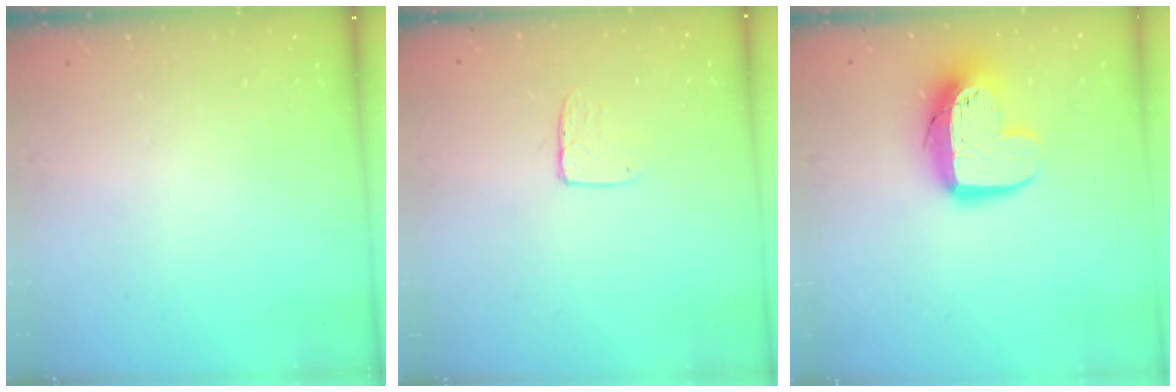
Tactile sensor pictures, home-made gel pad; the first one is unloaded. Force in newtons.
{"total": 5.4, "press": 5.4, "slide": 0.4}
{"total": 11.0, "press": 10.9, "slide": 0.9}